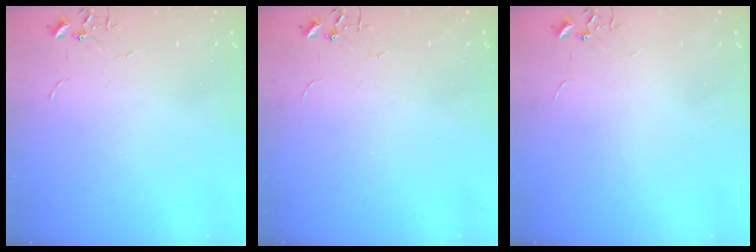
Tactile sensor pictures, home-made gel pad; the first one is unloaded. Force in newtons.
{"total": 0.0}
{"total": 0.0}